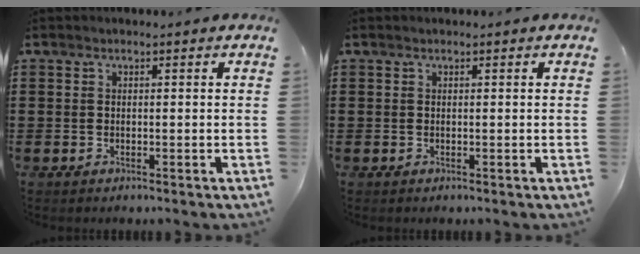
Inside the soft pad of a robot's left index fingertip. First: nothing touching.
{"total": 0.0}